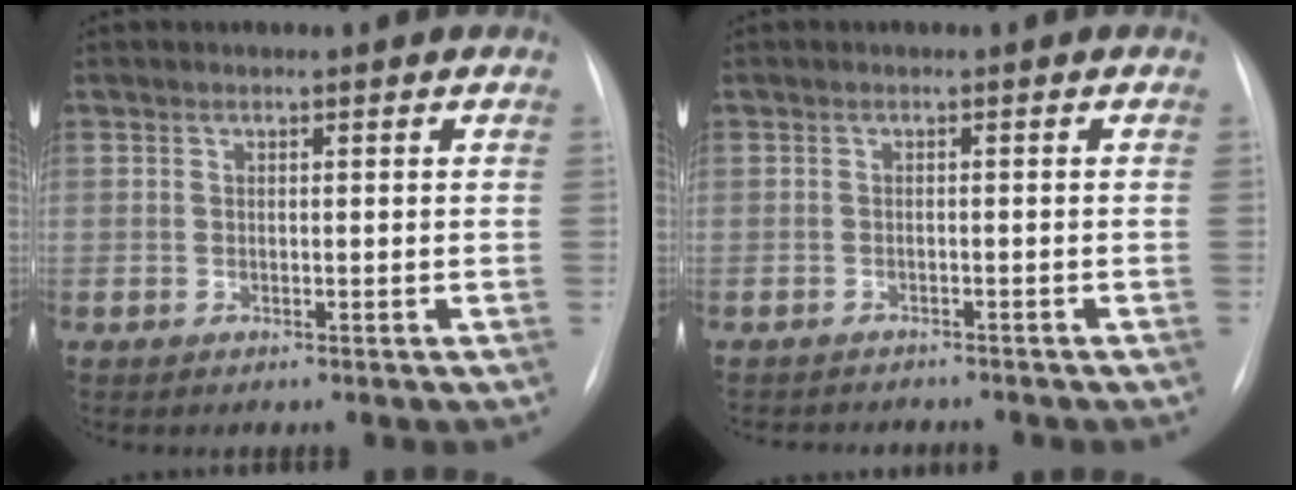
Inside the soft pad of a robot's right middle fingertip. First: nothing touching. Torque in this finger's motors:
{"motor_torque": [0.46, -0.53, 0.00, 0.00]}